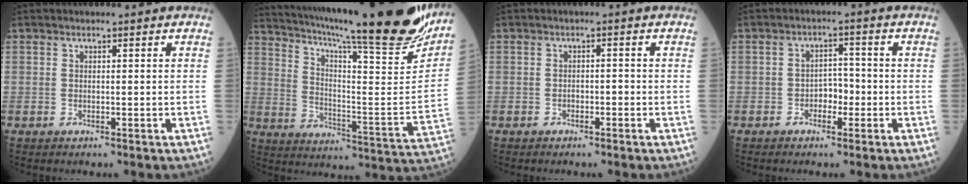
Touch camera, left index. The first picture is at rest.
{"total": 31.6, "force": [26.1, 1.8, 17.7], "torque": [-0.288, -0.088, 0.352]}
{"total": 0.9, "force": [-0.7, 0.3, 0.5], "torque": [-0.004, -0.001, -0.014]}
{"total": 2.9, "force": [-1.3, 1.8, 2.0], "torque": [-0.022, 0.006, -0.027]}